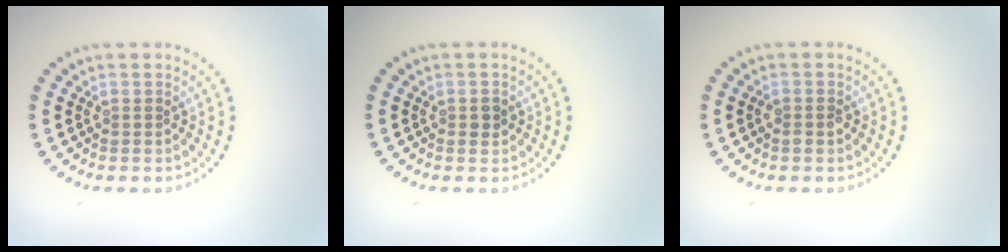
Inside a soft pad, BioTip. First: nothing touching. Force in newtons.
{"total": 1.0, "press": 1.0, "slide": 0.1}
{"total": 1.0, "press": 1.0, "slide": 0.3}